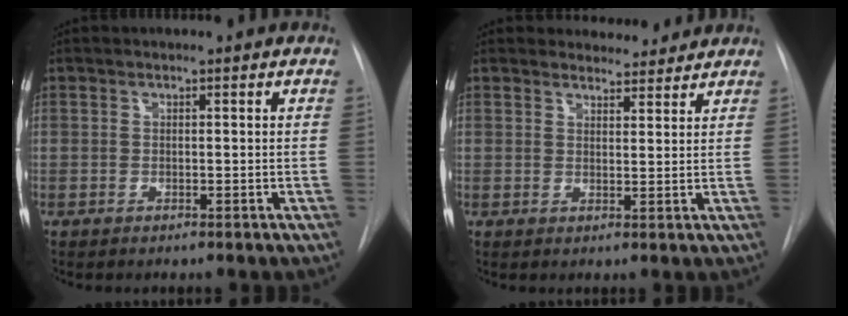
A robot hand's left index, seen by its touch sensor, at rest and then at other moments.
{"total": 4.1, "force": [3.8, 1.4, 0.0], "torque": [0.004, 0.000, 0.044]}